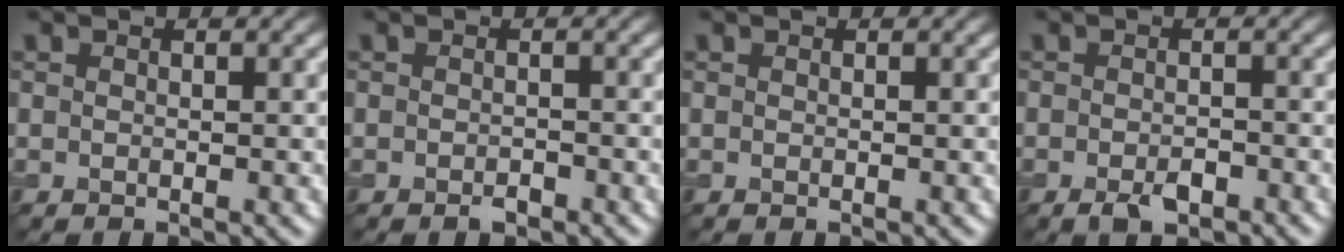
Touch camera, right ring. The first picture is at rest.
{"total": 1.0, "force": [-0.6, 0.5, 0.5], "torque": [-0.008, -0.002, -0.010]}
{"total": 0.0}
{"total": 2.2, "force": [-1.3, 1.0, 1.4], "torque": [-0.023, -0.001, -0.024]}